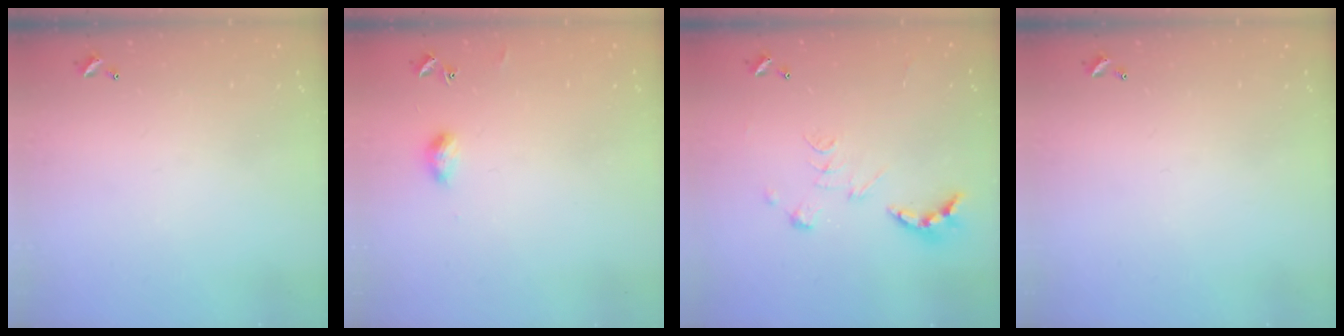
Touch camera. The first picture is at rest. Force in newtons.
{"total": 3.8, "press": 3.8, "slide": 0.6}
{"total": 2.6, "press": 1.9, "slide": 1.8}
{"total": 0.0}